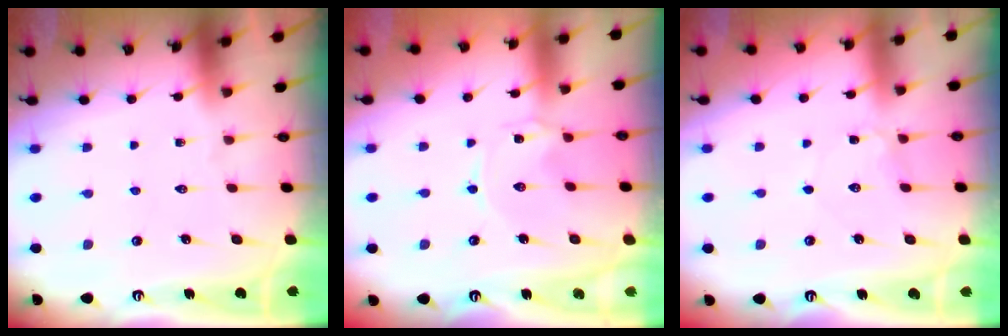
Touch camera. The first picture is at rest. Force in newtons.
{"total": 0.0}
{"total": 2.7, "press": 2.7, "slide": 0.2}